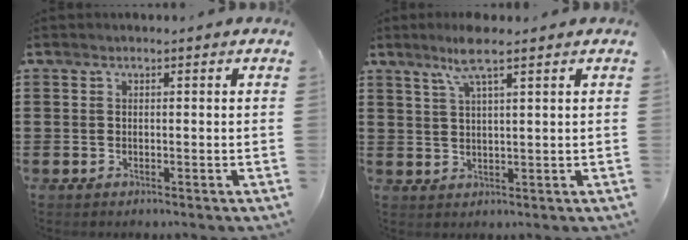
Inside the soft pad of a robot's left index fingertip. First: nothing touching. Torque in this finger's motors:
{"motor_torque": [0.24, -0.18, 0.16, 0.06]}